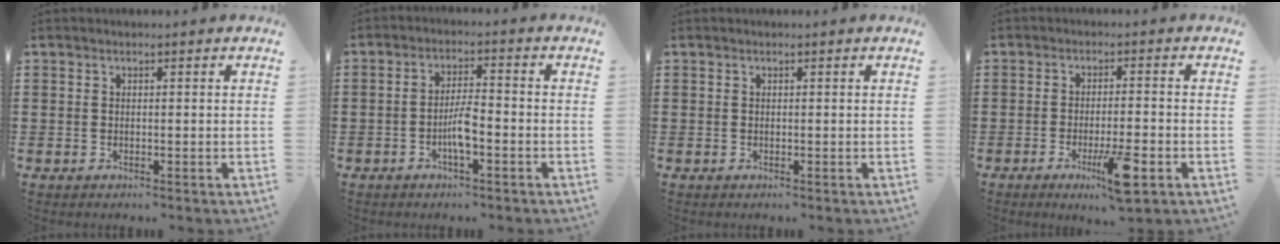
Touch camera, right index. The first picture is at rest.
{"total": 4.3, "force": [-1.7, 0.8, 3.8], "torque": [-0.081, 0.000, -0.036]}
{"total": 0.0}
{"total": 7.0, "force": [-3.3, 1.0, 6.1], "torque": [-0.112, -0.012, -0.055]}